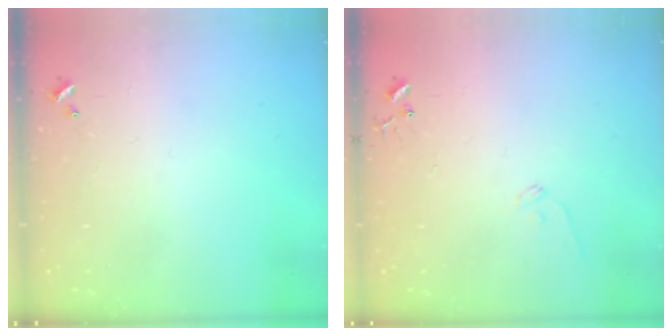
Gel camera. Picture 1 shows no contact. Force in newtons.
{"total": 6.6, "press": 6.6, "slide": 0.6}